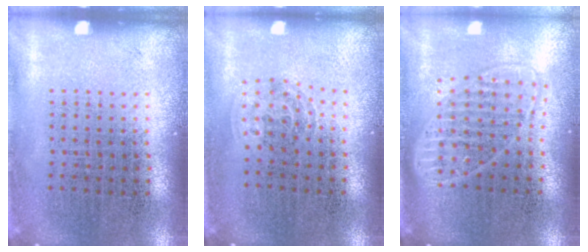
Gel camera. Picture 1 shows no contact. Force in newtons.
{"total": 0.9, "press": 0.6, "slide": 0.7}
{"total": 1.8, "press": 1.5, "slide": 1.0}